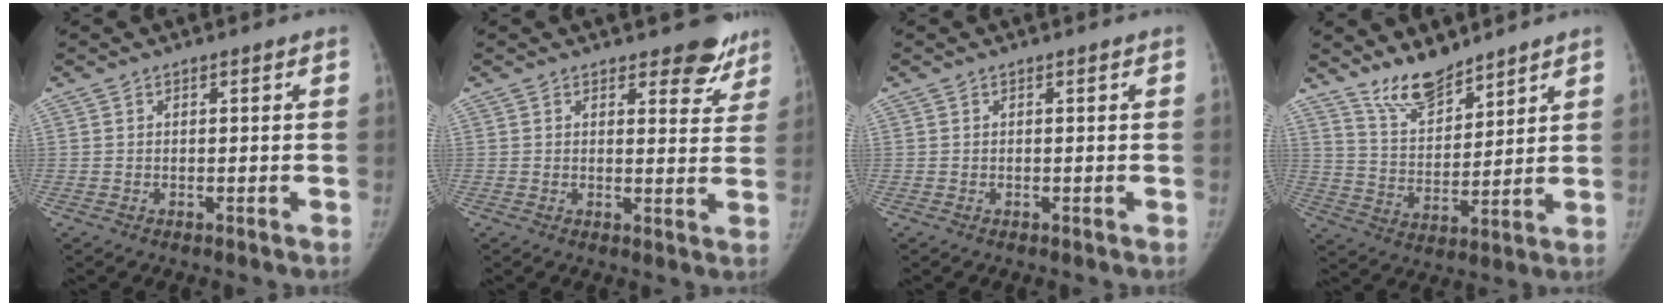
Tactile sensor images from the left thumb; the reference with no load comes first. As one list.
[{"total": 6.6, "force": [5.1, 3.1, 2.8], "torque": [0.006, -0.033, 0.055]}, {"total": 0.0}, {"total": 9.6, "force": [8.2, 3.4, 3.6], "torque": [-0.041, -0.060, 0.162]}]